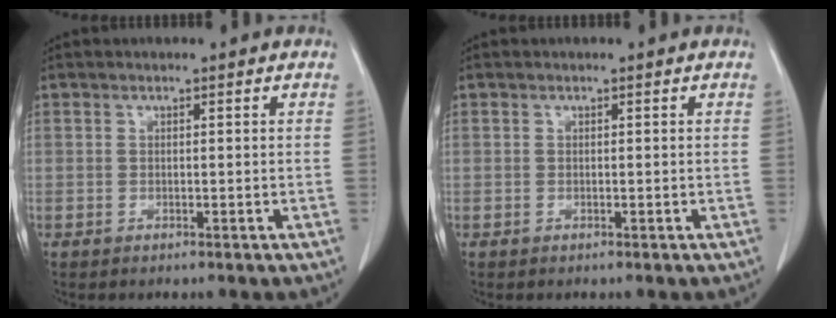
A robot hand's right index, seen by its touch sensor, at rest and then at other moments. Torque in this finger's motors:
{"motor_torque": [0.00, 0.00, 0.01, 0.00]}